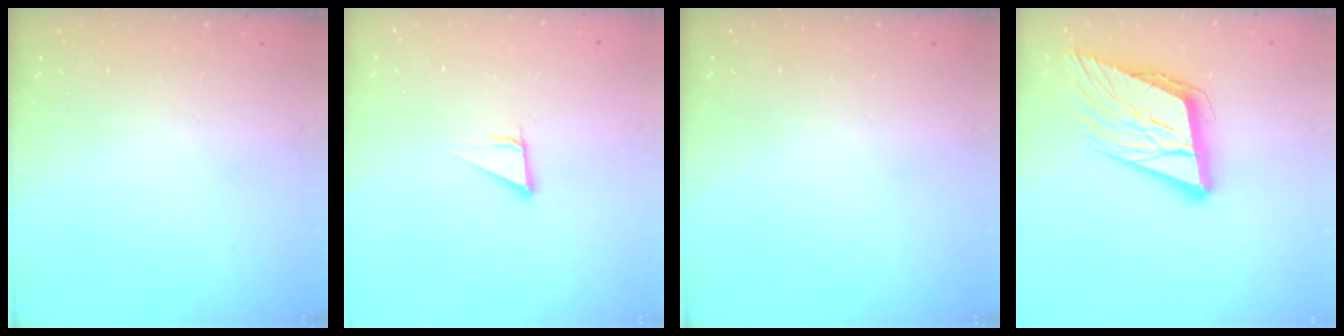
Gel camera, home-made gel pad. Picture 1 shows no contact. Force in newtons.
{"total": 2.9, "press": 2.9, "slide": 0.1}
{"total": 0.0}
{"total": 15.3, "press": 14.7, "slide": 4.1}